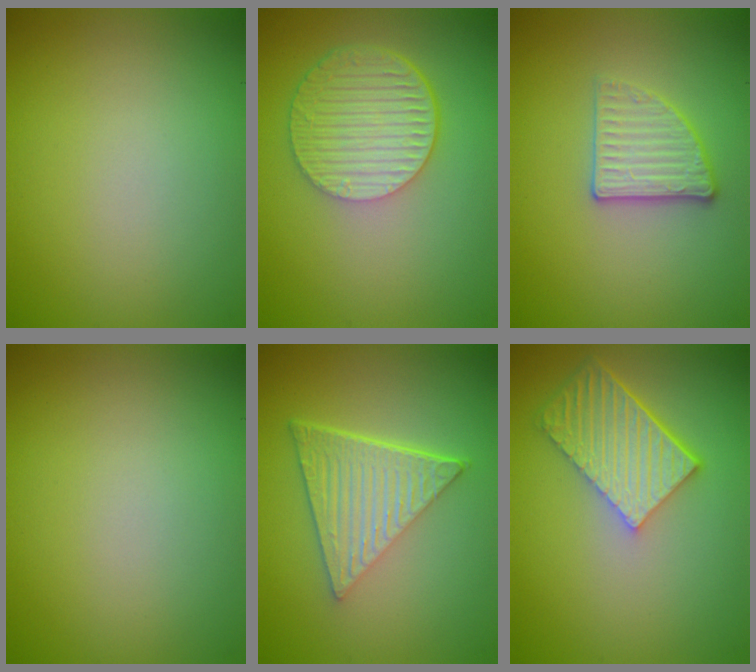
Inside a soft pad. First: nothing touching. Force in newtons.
{"total": 6.8, "press": 4.9, "slide": 4.8}
{"total": 2.8, "press": 2.7, "slide": 0.9}
{"total": 0.0}
{"total": 6.8, "press": 4.5, "slide": 5.0}
{"total": 5.7, "press": 4.1, "slide": 3.9}